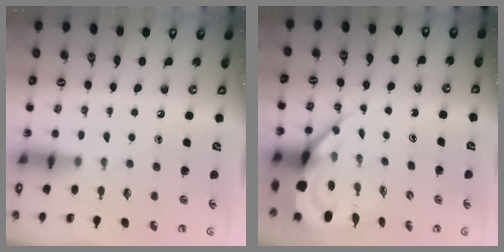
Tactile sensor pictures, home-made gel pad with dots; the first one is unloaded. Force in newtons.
{"total": 7.7, "press": 7.7, "slide": 0.9}